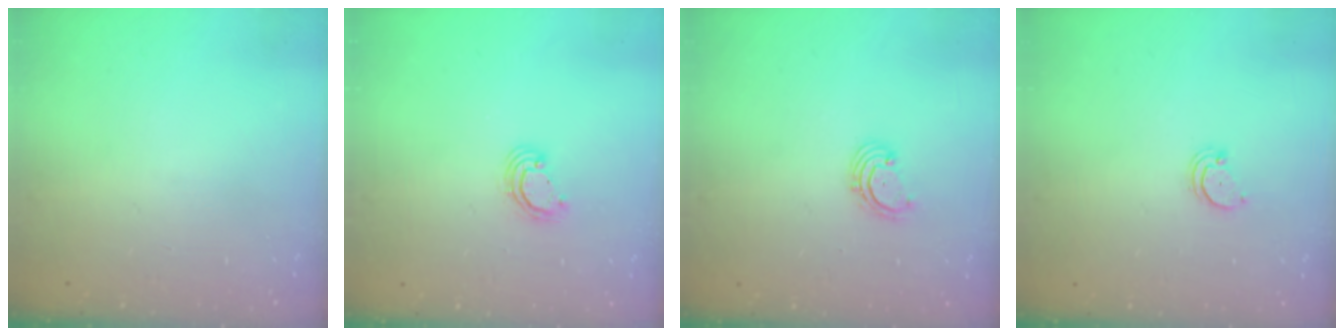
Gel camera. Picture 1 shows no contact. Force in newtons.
{"total": 3.8, "press": 3.8, "slide": 0.1}
{"total": 1.8, "press": 1.7, "slide": 0.6}
{"total": 1.4, "press": 1.3, "slide": 0.1}